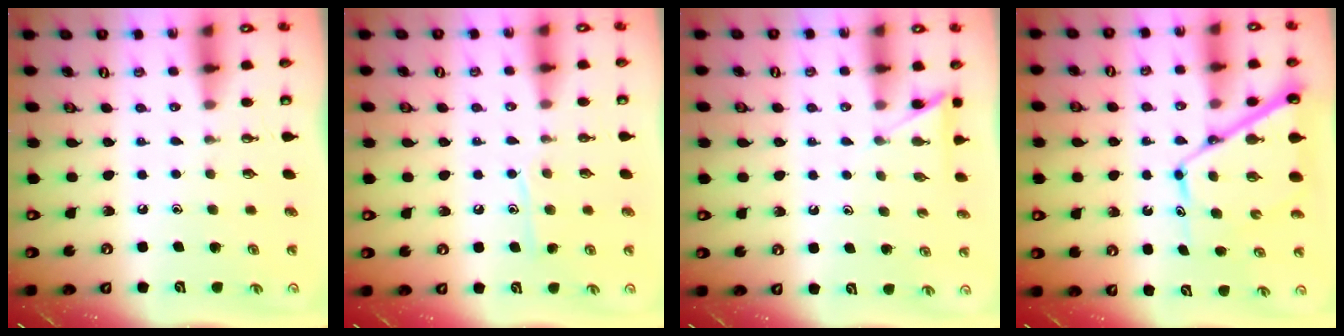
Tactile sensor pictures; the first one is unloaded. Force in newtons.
{"total": 6.9, "press": 6.9, "slide": 0.2}
{"total": 4.1, "press": 4.0, "slide": 0.4}
{"total": 12.5, "press": 12.5, "slide": 1.1}